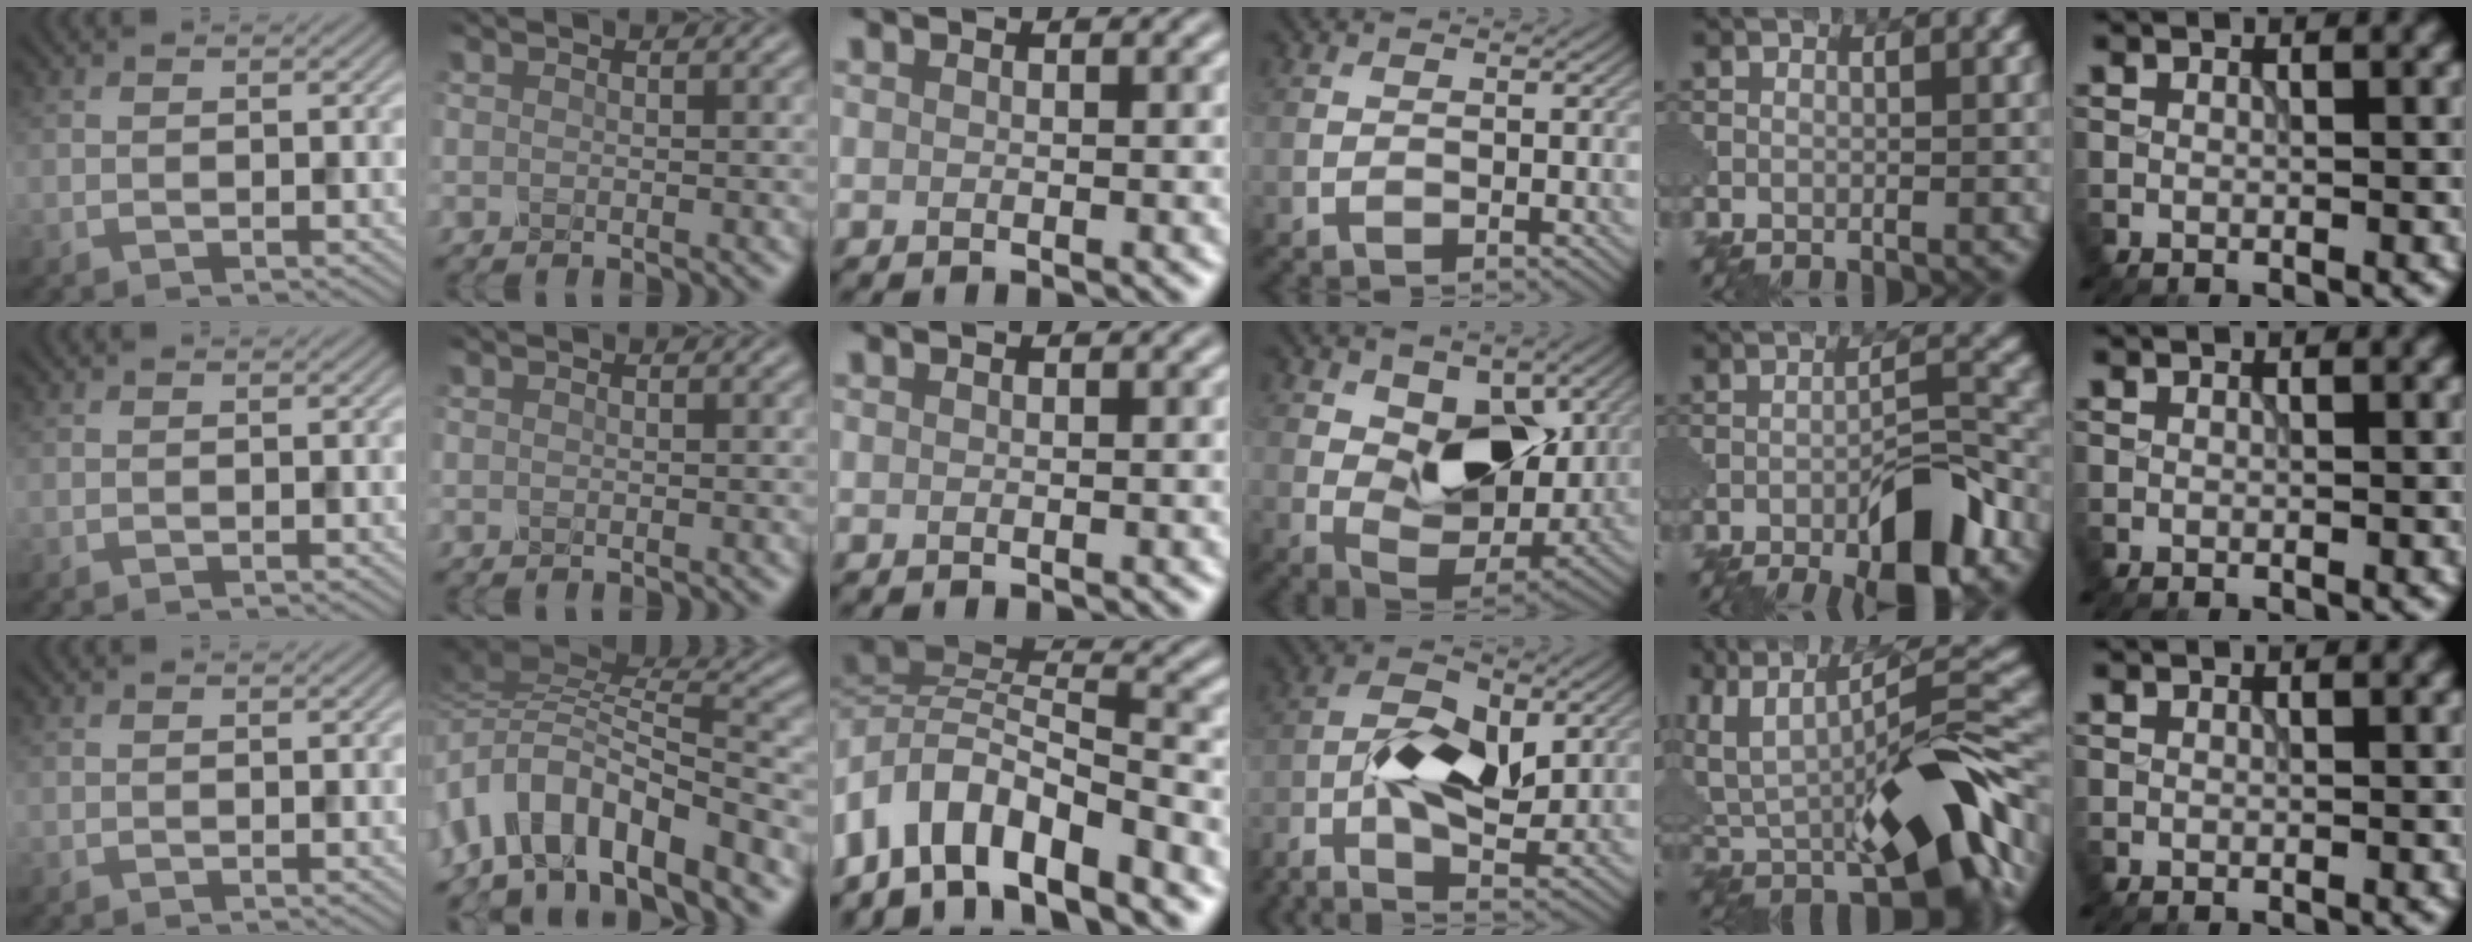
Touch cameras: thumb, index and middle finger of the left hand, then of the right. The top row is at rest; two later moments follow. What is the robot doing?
{"motion": "insert", "object": "pin"}